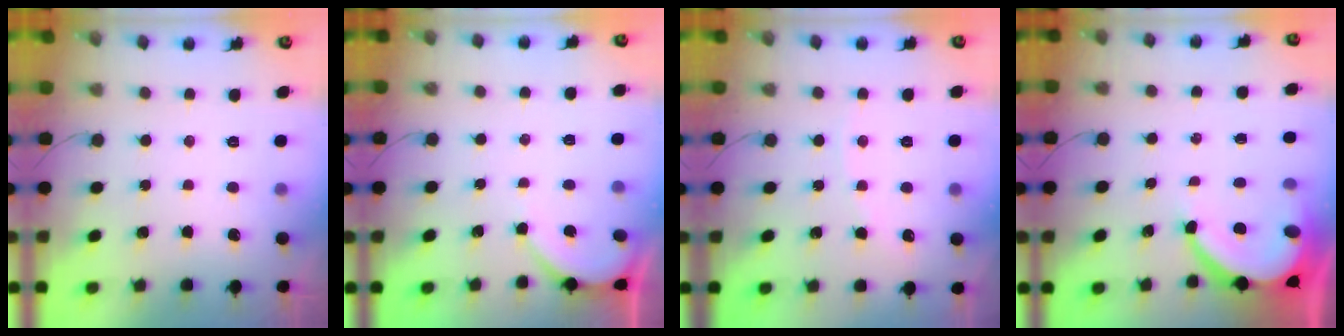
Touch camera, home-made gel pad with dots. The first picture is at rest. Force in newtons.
{"total": 3.3, "press": 3.3, "slide": 0.5}
{"total": 3.4, "press": 3.4, "slide": 0.6}
{"total": 8.6, "press": 8.6, "slide": 1.2}